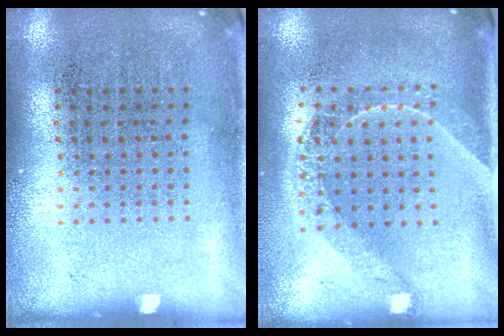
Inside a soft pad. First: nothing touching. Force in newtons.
{"total": 1.5, "press": 1.3, "slide": 0.8}